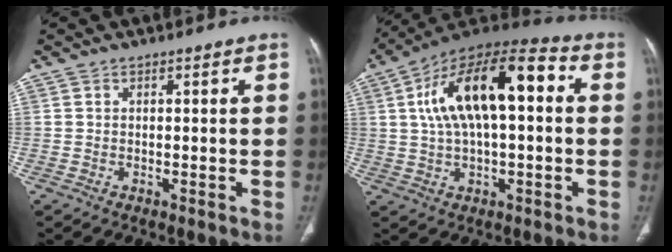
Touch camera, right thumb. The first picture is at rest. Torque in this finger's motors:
{"motor_torque": [1.31, 3.70, 1.27, -0.94, 0.55]}